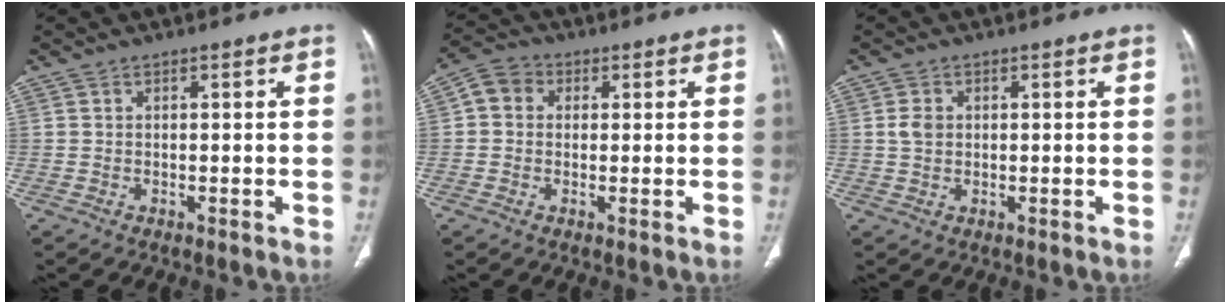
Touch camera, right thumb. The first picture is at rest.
{"total": 5.2, "force": [0.8, 4.5, 2.4], "torque": [-0.030, 0.013, 0.004]}
{"total": 2.6, "force": [0.4, 2.0, 1.6], "torque": [-0.027, 0.000, 0.009]}